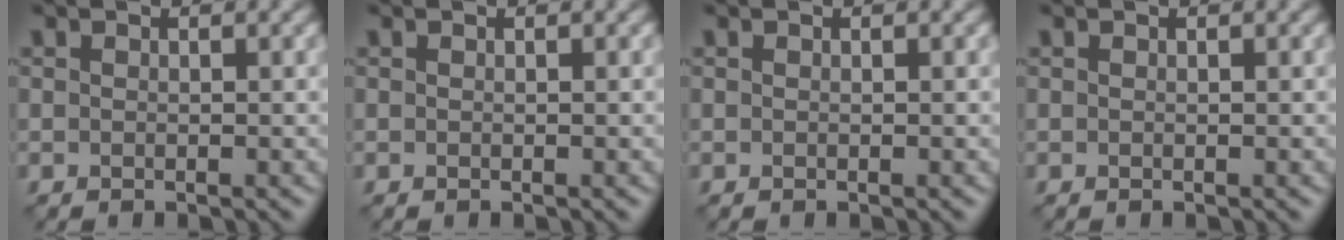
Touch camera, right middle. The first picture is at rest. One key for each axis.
{"total": 0.0}
{"total": 0.0}
{"total": 0.0}